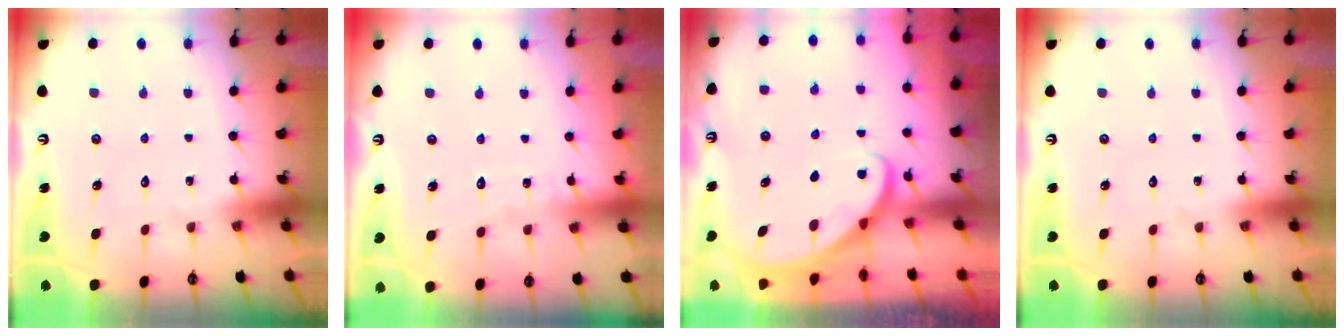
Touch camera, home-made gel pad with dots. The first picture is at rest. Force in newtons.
{"total": 4.0, "press": 4.0, "slide": 0.3}
{"total": 2.3, "press": 2.3, "slide": 0.1}
{"total": 0.0}